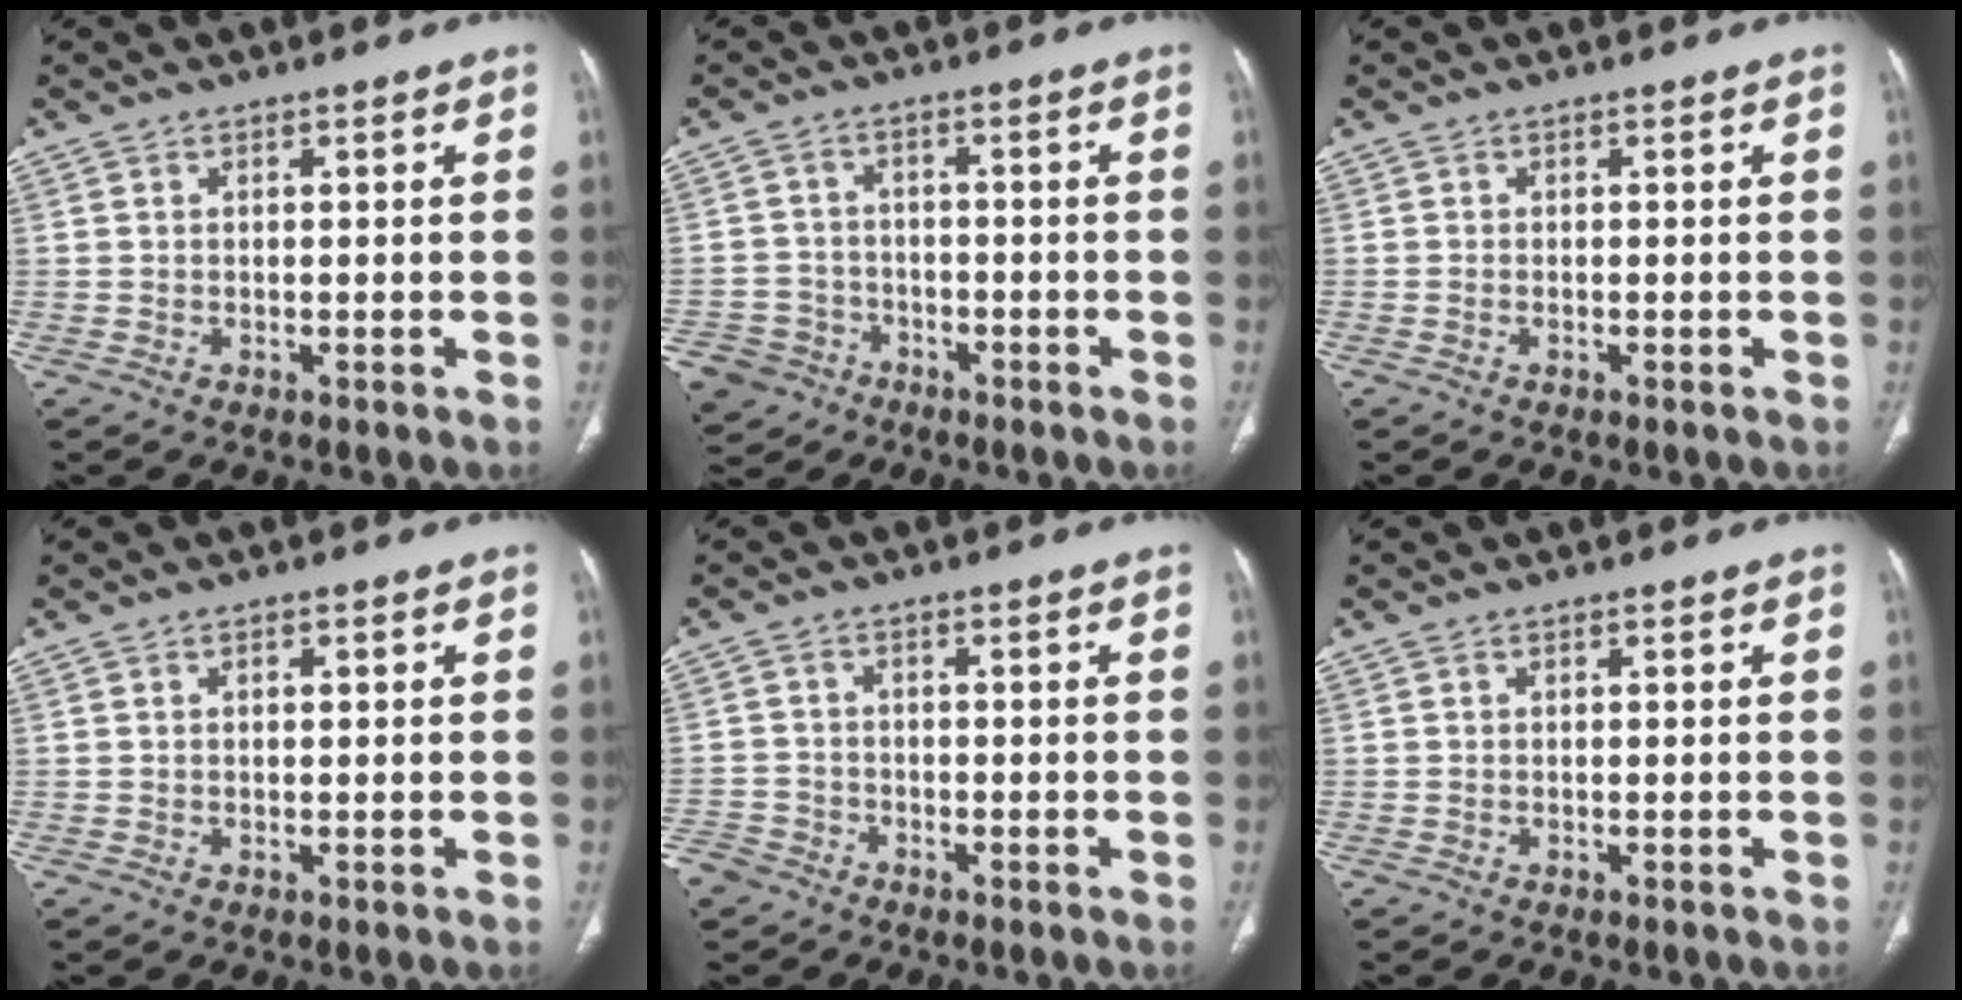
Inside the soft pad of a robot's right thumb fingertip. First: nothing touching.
{"total": 10.1, "force": [-5.8, 7.9, 2.5], "torque": [-0.064, 0.033, -0.096]}
{"total": 0.0}
{"total": 1.2, "force": [0.4, 0.6, 0.9], "torque": [-0.018, 0.002, 0.007]}
{"total": 4.6, "force": [-3.2, 3.3, 0.7], "torque": [-0.004, 0.015, -0.065]}
{"total": 0.0}